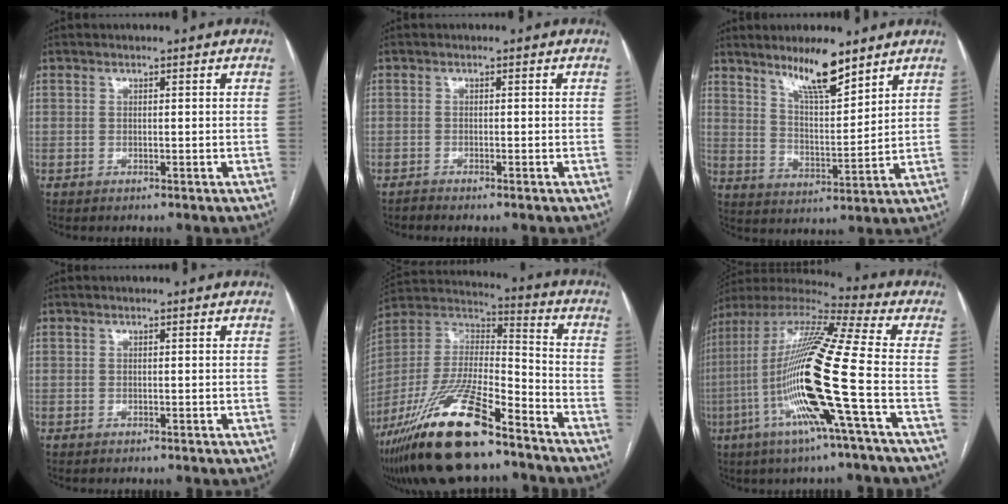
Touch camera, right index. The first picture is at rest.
{"total": 0.9, "force": [-0.8, -0.1, 0.4], "torque": [-0.008, 0.000, -0.014]}
{"total": 9.3, "force": [7.1, 1.4, 5.9], "torque": [-0.108, -0.009, 0.131]}
{"total": 0.0}
{"total": 22.8, "force": [-15.7, 4.8, 15.8], "torque": [-0.328, -0.027, -0.285]}
{"total": 20.9, "force": [-5.2, -0.5, 20.3], "torque": [-0.417, -0.019, -0.115]}